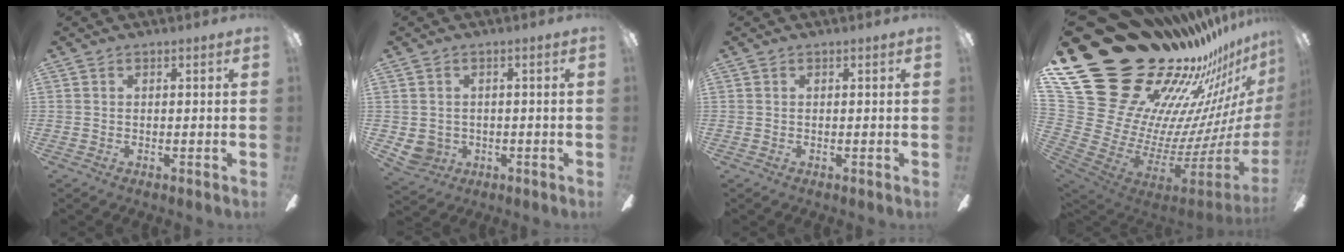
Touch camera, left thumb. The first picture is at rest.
{"total": 4.0, "force": [-0.2, 3.9, 0.8], "torque": [-0.035, 0.002, -0.004]}
{"total": 0.0}
{"total": 34.0, "force": [22.5, 18.2, 17.8], "torque": [-0.257, -0.259, 0.496]}